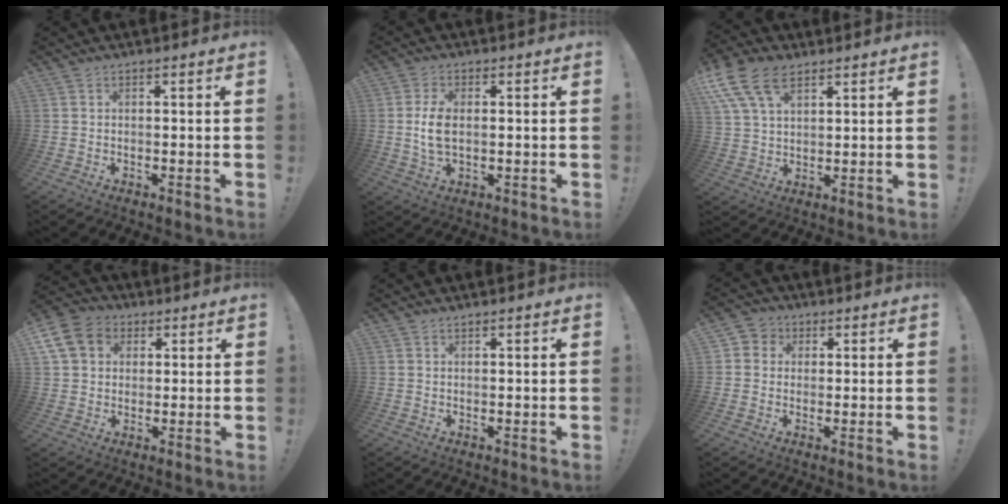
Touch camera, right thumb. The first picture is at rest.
{"total": 6.8, "force": [0.1, 3.7, 5.7], "torque": [-0.104, -0.004, 0.000]}
{"total": 13.0, "force": [7.1, 7.7, 7.7], "torque": [-0.146, -0.025, 0.139]}
{"total": 11.1, "force": [3.8, 9.1, 5.2], "torque": [-0.088, -0.007, 0.079]}
{"total": 0.6, "force": [0.6, -0.1, 0.1], "torque": [0.005, -0.004, 0.010]}
{"total": 3.9, "force": [0.2, 3.7, 1.2], "torque": [-0.013, 0.002, 0.003]}